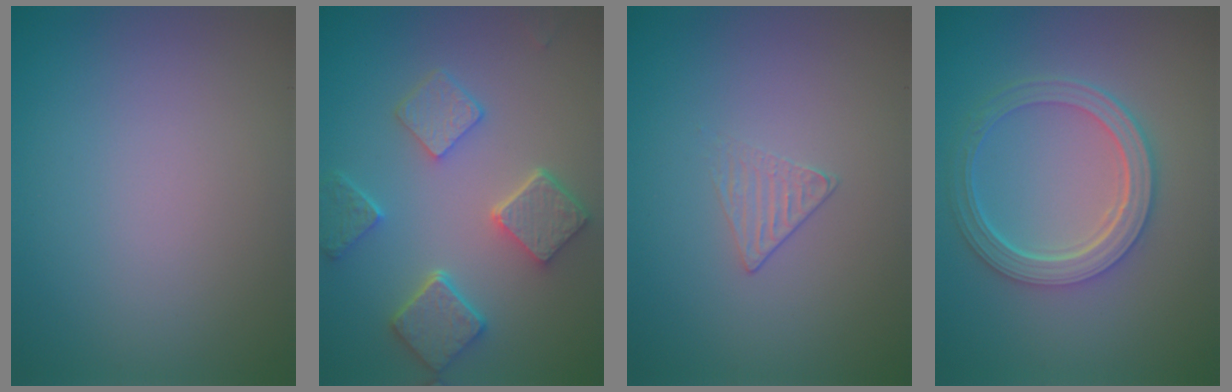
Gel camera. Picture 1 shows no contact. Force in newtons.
{"total": 5.5, "press": 4.4, "slide": 3.3}
{"total": 1.1, "press": 0.5, "slide": 1.0}
{"total": 5.2, "press": 3.9, "slide": 3.4}